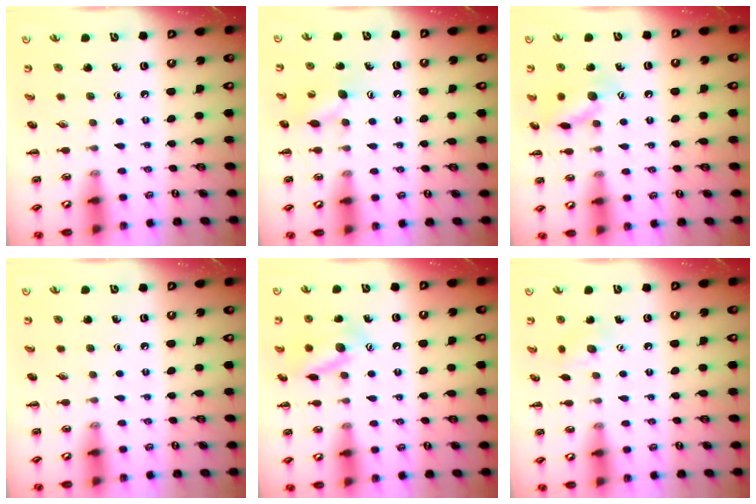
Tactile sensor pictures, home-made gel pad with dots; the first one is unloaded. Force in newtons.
{"total": 7.0, "press": 6.9, "slide": 1.3}
{"total": 11.1, "press": 11.1, "slide": 0.5}
{"total": 0.0}
{"total": 12.9, "press": 12.9, "slide": 0.7}
{"total": 6.9, "press": 6.8, "slide": 1.4}